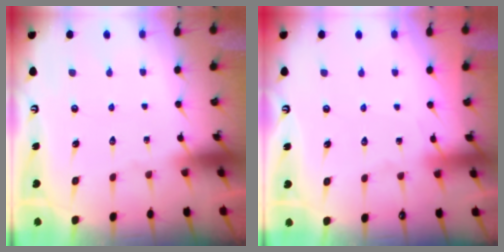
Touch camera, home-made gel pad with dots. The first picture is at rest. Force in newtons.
{"total": 3.6, "press": 3.5, "slide": 0.6}